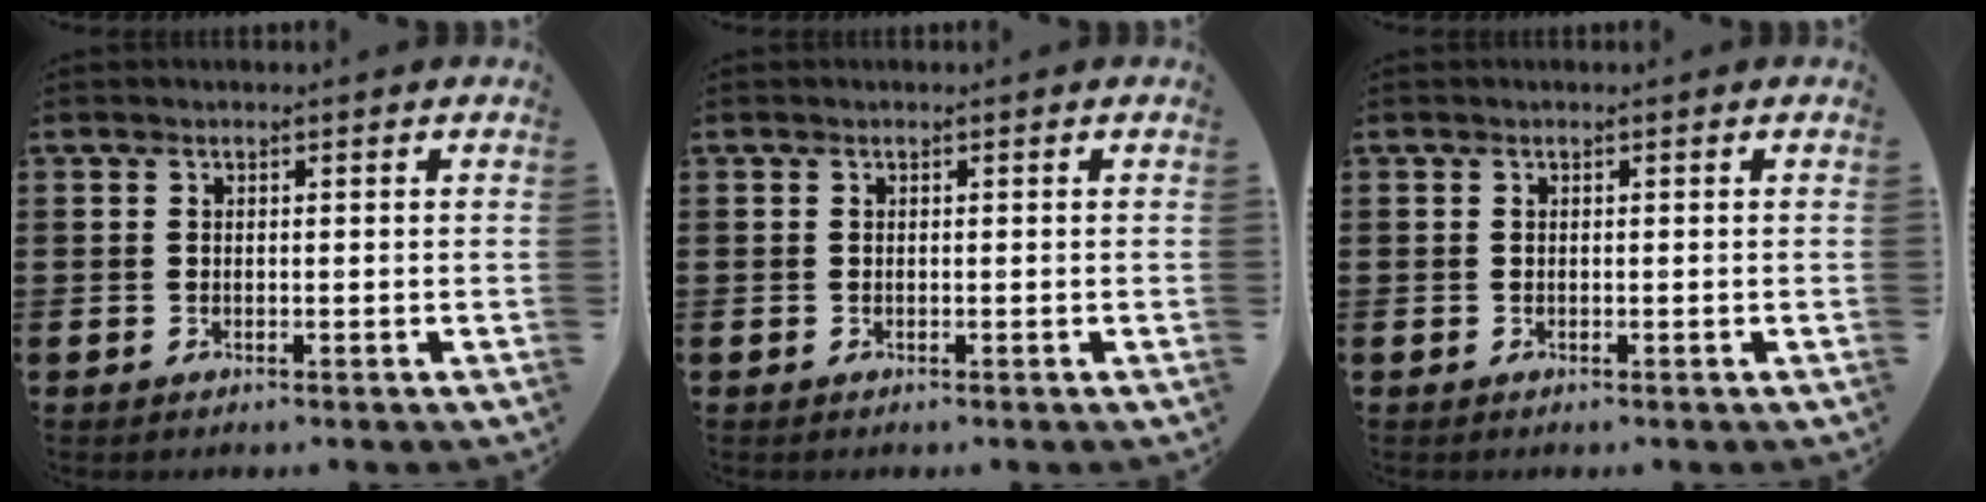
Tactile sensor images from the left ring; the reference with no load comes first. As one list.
[{"total": 0.0}, {"total": 0.0}]